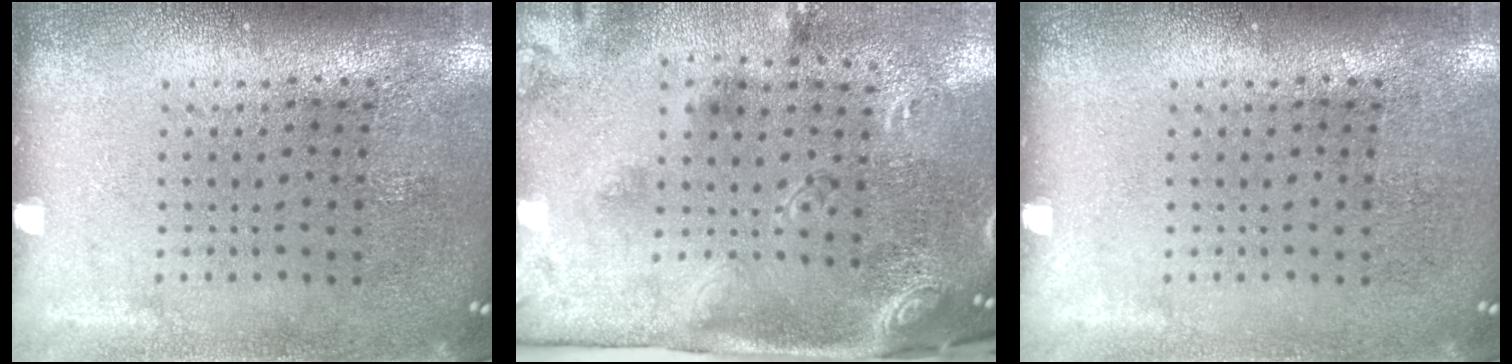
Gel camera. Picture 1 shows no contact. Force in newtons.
{"total": 3.0, "press": 1.8, "slide": 2.3}
{"total": 0.0}